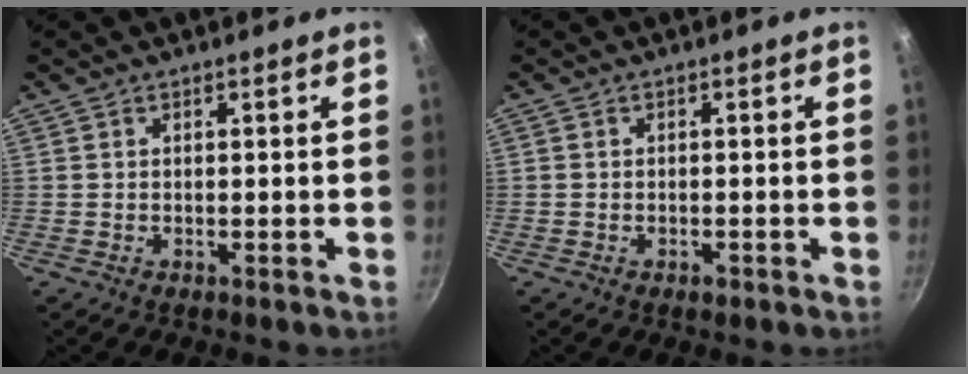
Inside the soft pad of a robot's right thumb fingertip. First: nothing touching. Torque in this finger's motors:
{"motor_torque": [-0.33, -0.05, -0.48, 0.35, 0.02]}